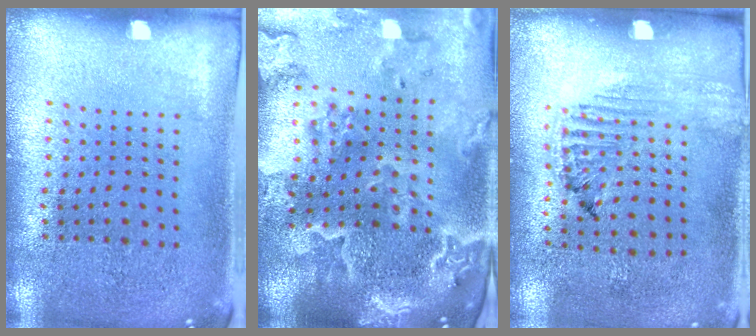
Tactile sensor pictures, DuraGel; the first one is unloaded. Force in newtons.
{"total": 4.1, "press": 3.5, "slide": 2.3}
{"total": 1.2, "press": 1.2, "slide": 0.2}